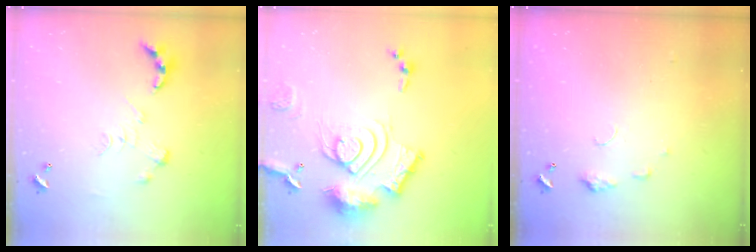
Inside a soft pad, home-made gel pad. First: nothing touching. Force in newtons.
{"total": 20.1, "press": 20.0, "slide": 1.9}
{"total": 5.6, "press": 5.6, "slide": 0.7}